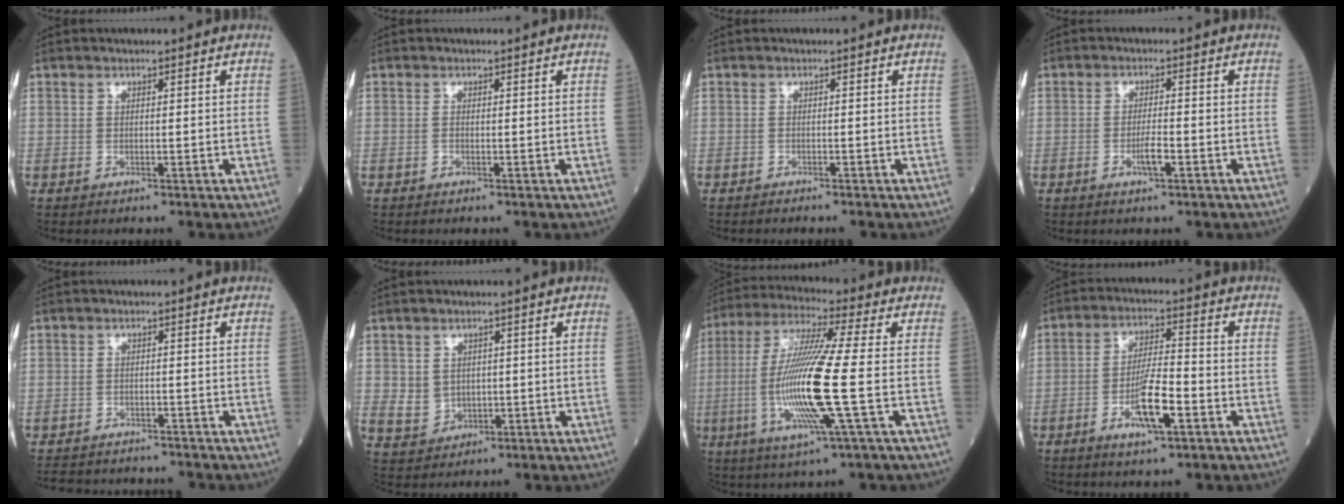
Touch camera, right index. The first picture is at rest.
{"total": 0.0}
{"total": 0.9, "force": [-0.9, -0.1, 0.2], "torque": [-0.003, 0.000, -0.012]}
{"total": 2.7, "force": [-1.2, 0.2, 2.5], "torque": [-0.048, 0.000, -0.020]}
{"total": 7.1, "force": [-6.8, 1.7, 1.0], "torque": [-0.013, 0.002, -0.095]}
{"total": 3.8, "force": [0.2, 3.6, 1.3], "torque": [-0.027, 0.005, 0.020]}
{"total": 15.1, "force": [-2.6, -0.5, 14.9], "torque": [-0.309, -0.013, -0.059]}
{"total": 7.7, "force": [-3.2, 1.3, 6.9], "torque": [-0.132, -0.003, -0.055]}